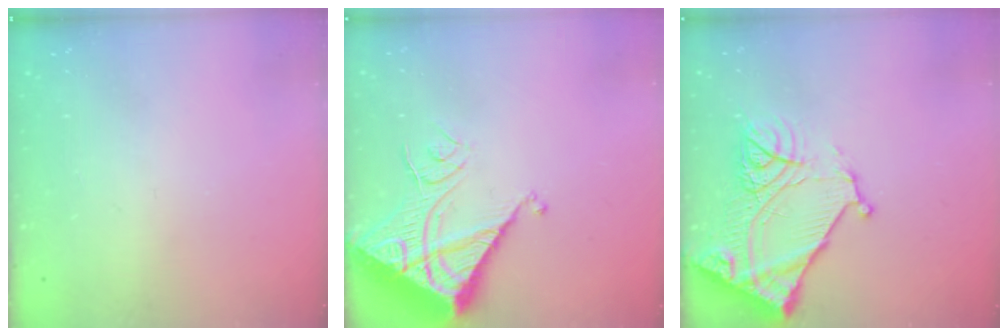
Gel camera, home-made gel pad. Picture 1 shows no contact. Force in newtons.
{"total": 13.8, "press": 13.7, "slide": 1.3}
{"total": 16.3, "press": 16.2, "slide": 1.7}